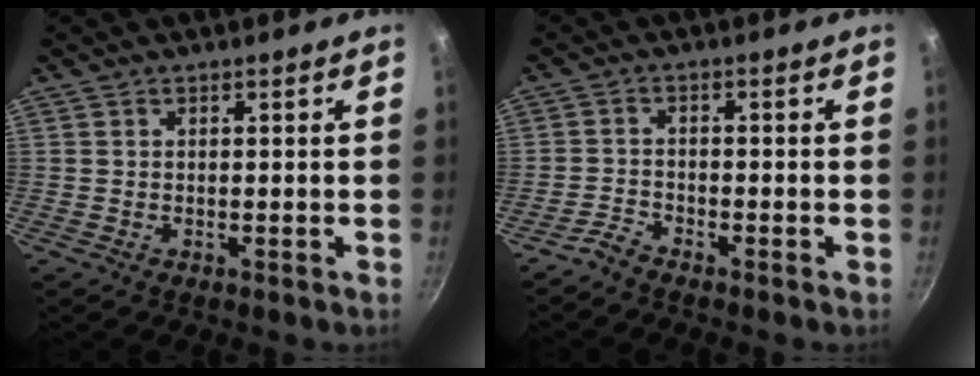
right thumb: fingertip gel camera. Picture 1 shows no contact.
{"total": 2.4, "force": [-2.3, 0.4, 0.5], "torque": [-0.019, 0.015, -0.052]}